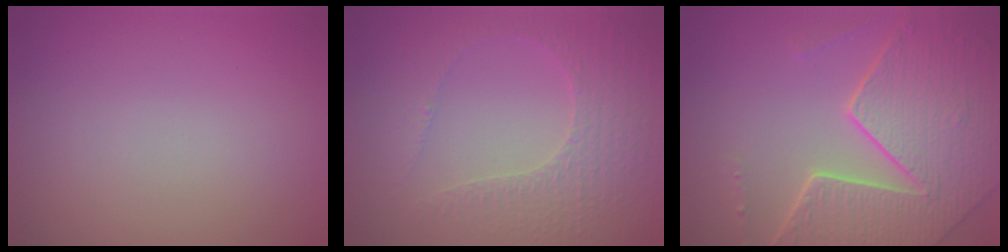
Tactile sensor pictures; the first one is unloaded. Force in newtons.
{"total": 4.6, "press": 3.3, "slide": 3.2}
{"total": 8.1, "press": 5.9, "slide": 5.5}